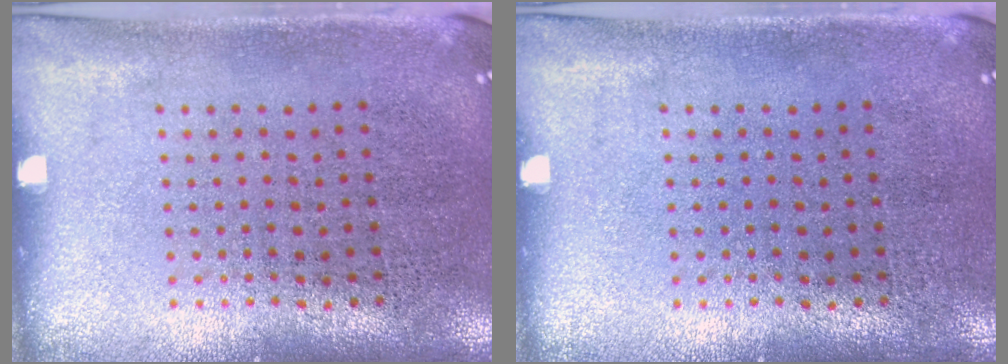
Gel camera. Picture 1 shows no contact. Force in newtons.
{"total": 0.0}